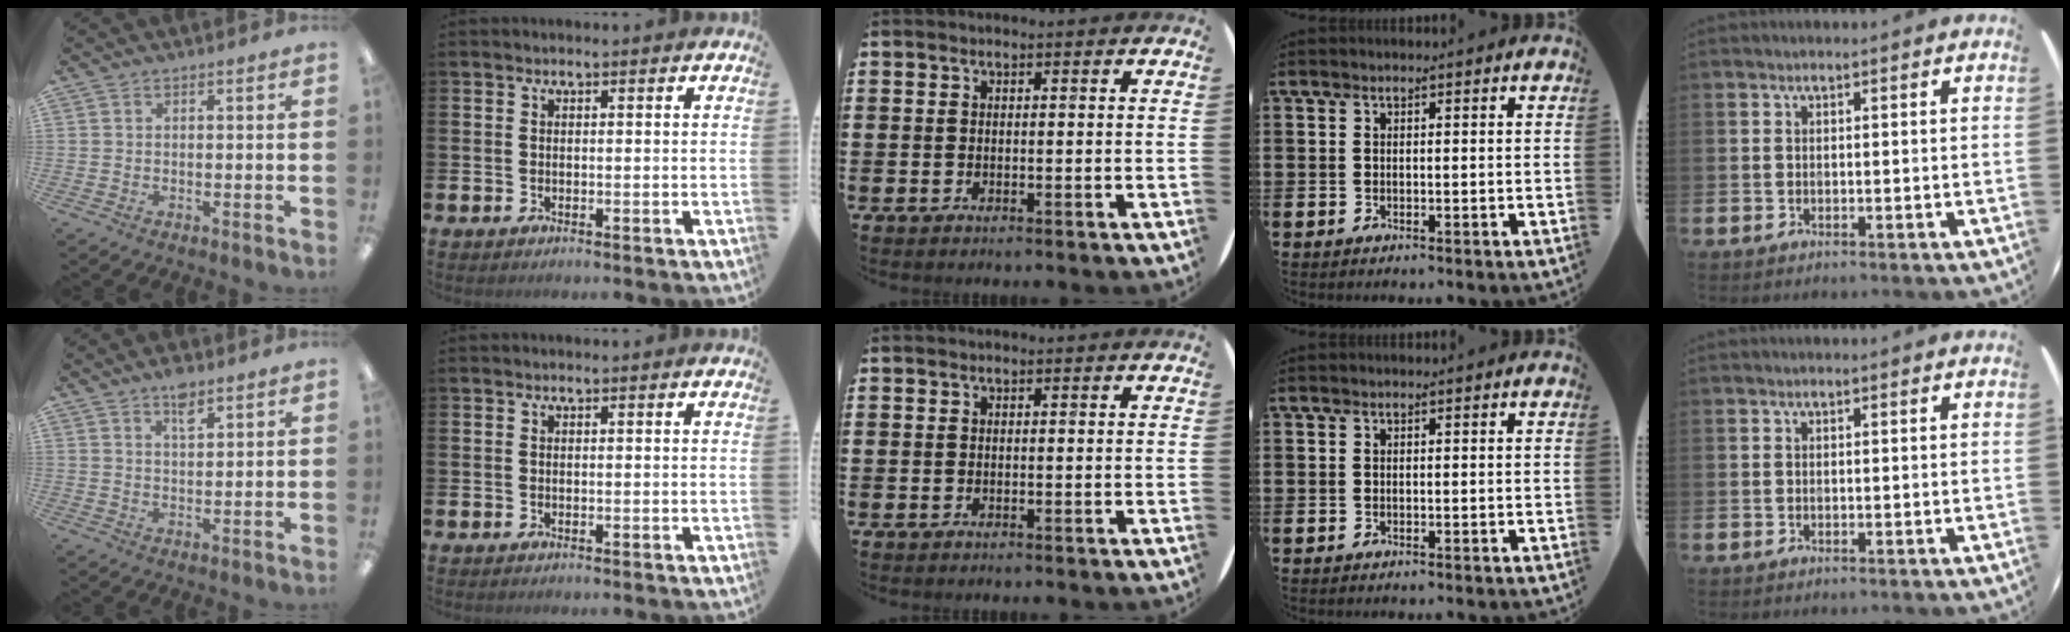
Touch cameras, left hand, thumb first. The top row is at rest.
{"thumb": {"total": 4.5, "force": [3.2, 1.6, 2.7], "torque": [-0.037, -0.014, 0.053]}}